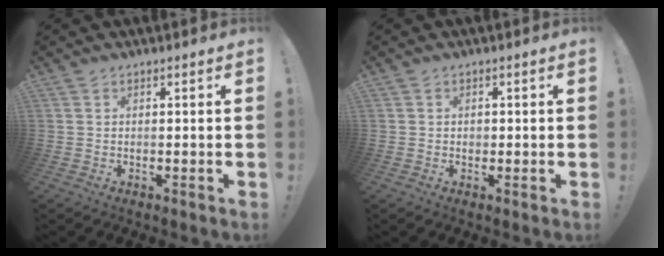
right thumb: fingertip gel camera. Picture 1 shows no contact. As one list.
[{"total": 1.1, "force": [-0.3, 1.0, 0.4], "torque": [-0.002, 0.001, -0.007]}]